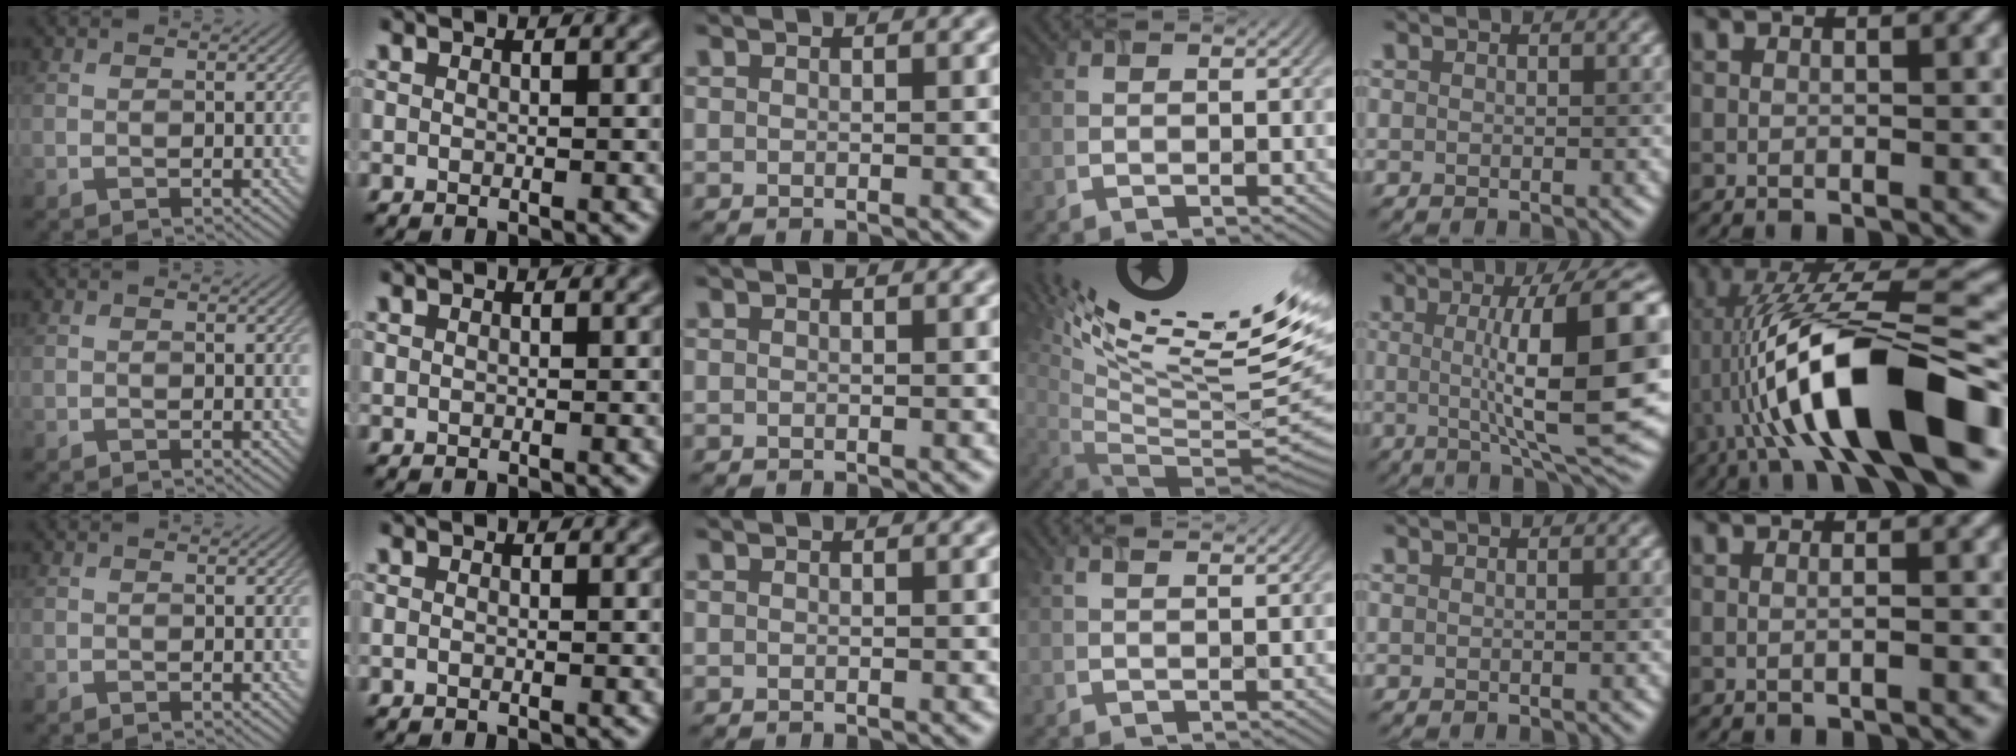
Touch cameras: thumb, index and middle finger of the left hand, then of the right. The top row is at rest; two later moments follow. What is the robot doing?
{"motion": "screw", "object": "timer"}